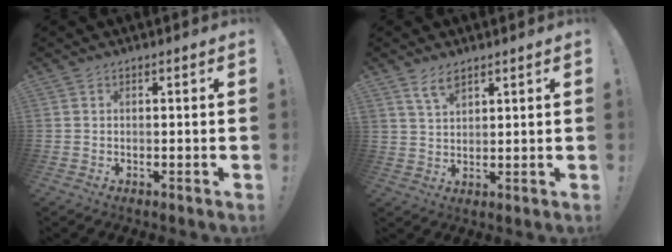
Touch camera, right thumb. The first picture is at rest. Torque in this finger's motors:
{"motor_torque": [0.28, 1.64, 0.20, 0.21, 0.58]}